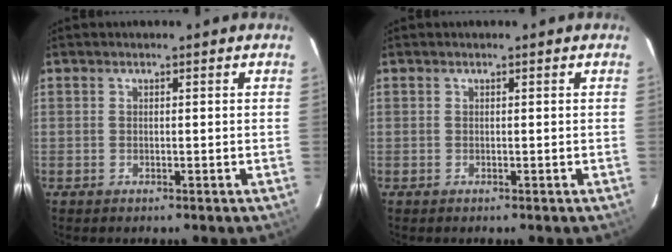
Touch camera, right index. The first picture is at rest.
{"total": 0.0}